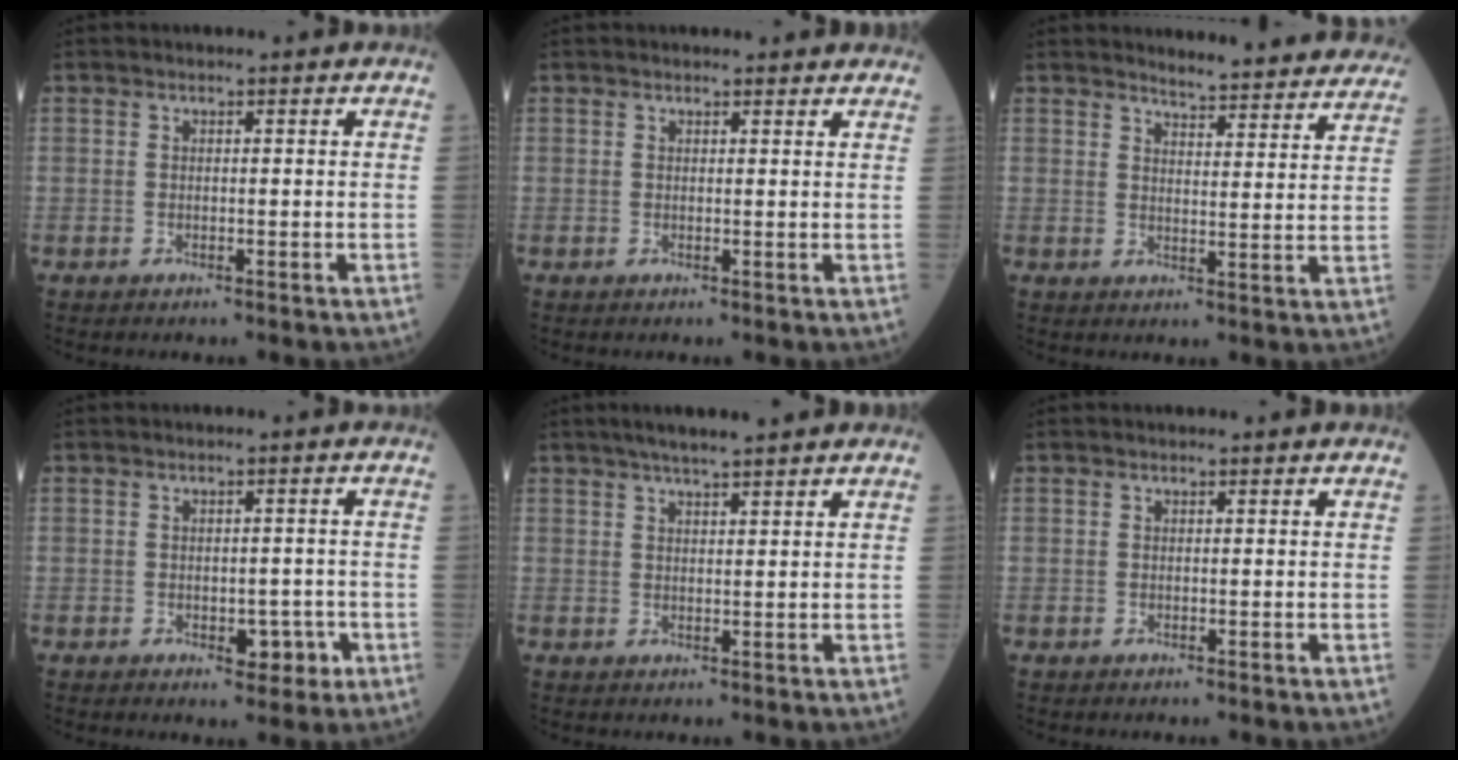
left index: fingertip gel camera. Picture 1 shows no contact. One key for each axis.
{"total": 4.3, "fx": 4.0, "fy": 1.2, "fz": 1.2, "tx": -0.009, "ty": 0.013, "tz": 0.036}
{"total": 15.7, "fx": 15.2, "fy": 1.9, "fz": 3.8, "tx": -0.030, "ty": -0.050, "tz": 0.159}
{"total": 3.5, "fx": -1.3, "fy": 2.1, "fz": 2.5, "tx": -0.021, "ty": 0.005, "tz": -0.010}
{"total": 6.7, "fx": 5.4, "fy": 0.2, "fz": 3.9, "tx": -0.059, "ty": 0.026, "tz": 0.084}
{"total": 0.8, "fx": 0.8, "fy": 0.1, "fz": 0.2, "tx": -0.007, "ty": 0.009, "tz": 0.009}